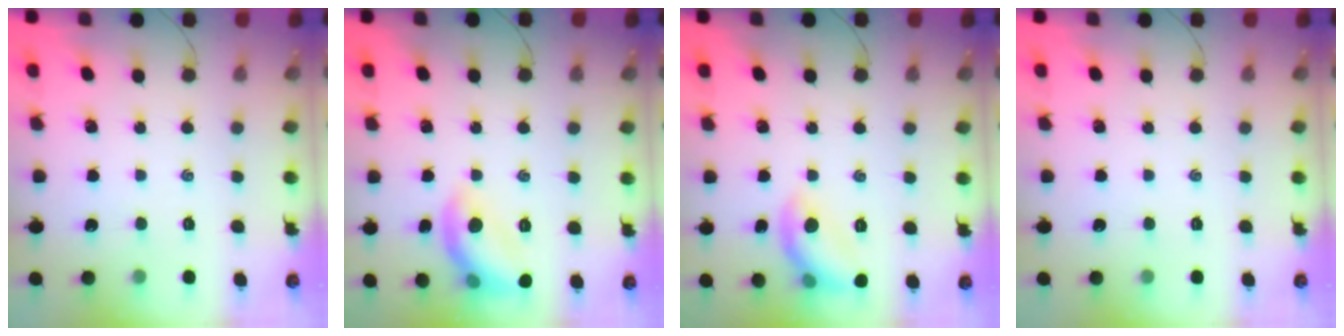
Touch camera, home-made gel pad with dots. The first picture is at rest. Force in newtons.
{"total": 10.9, "press": 10.9, "slide": 1.0}
{"total": 9.5, "press": 9.4, "slide": 1.3}
{"total": 0.0}